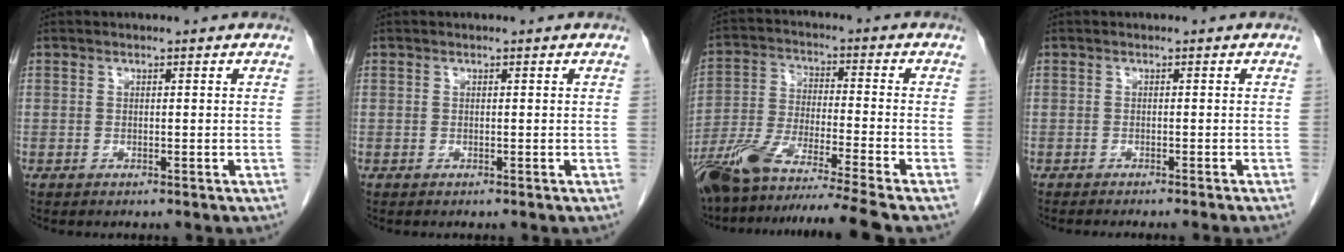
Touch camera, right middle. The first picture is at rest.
{"total": 0.0}
{"total": 15.5, "force": [-13.2, -2.3, 7.7], "torque": [-0.146, -0.030, -0.230]}
{"total": 5.5, "force": [-4.9, -0.5, 2.4], "torque": [-0.012, -0.008, -0.066]}